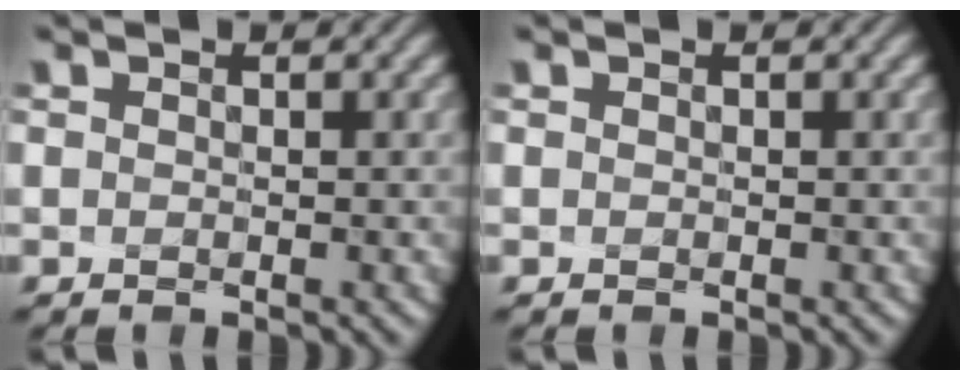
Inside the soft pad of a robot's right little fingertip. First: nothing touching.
{"total": 0.0}